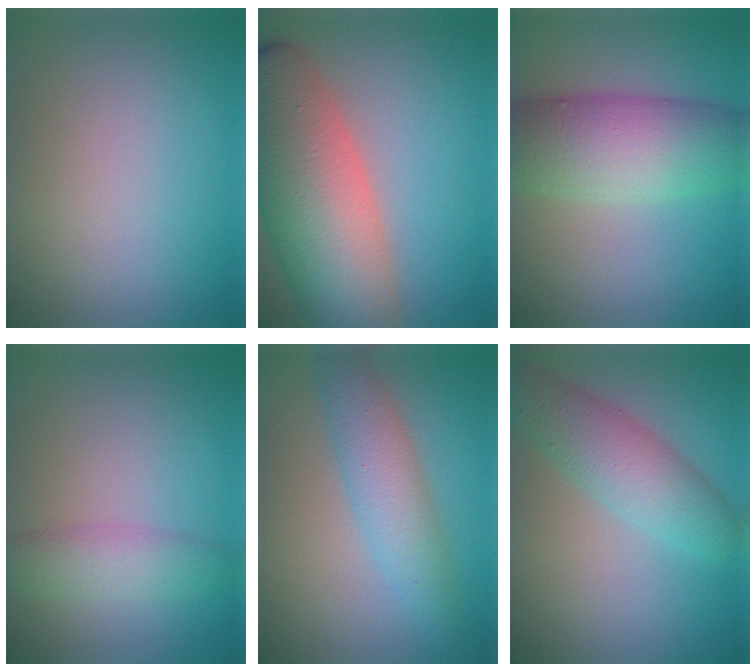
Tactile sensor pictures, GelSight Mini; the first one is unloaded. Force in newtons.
{"total": 13.1, "press": 13.0, "slide": 0.7}
{"total": 9.2, "press": 9.2, "slide": 0.1}
{"total": 3.0, "press": 3.0, "slide": 0.0}
{"total": 4.3, "press": 4.3, "slide": 0.1}
{"total": 5.2, "press": 5.2, "slide": 0.2}